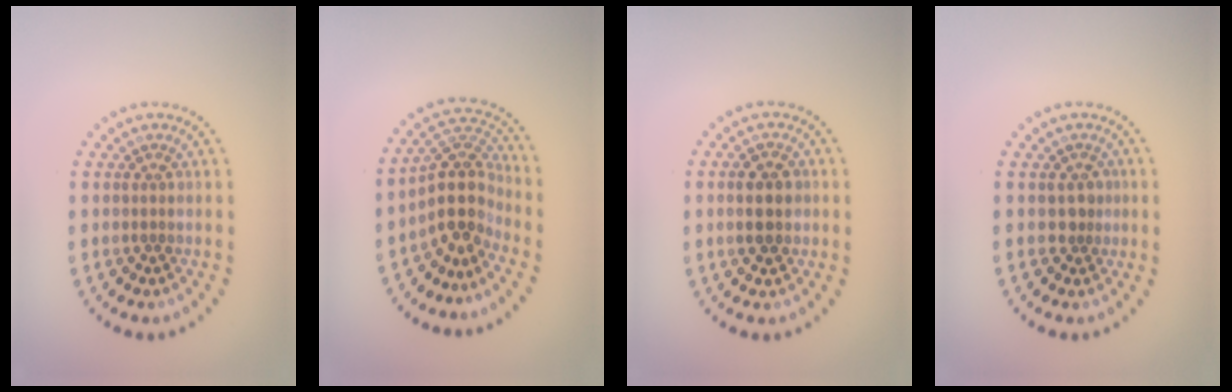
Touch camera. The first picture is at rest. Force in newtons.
{"total": 4.3, "press": 3.3, "slide": 2.7}
{"total": 3.2, "press": 3.2, "slide": 0.1}
{"total": 1.6, "press": 1.3, "slide": 1.0}